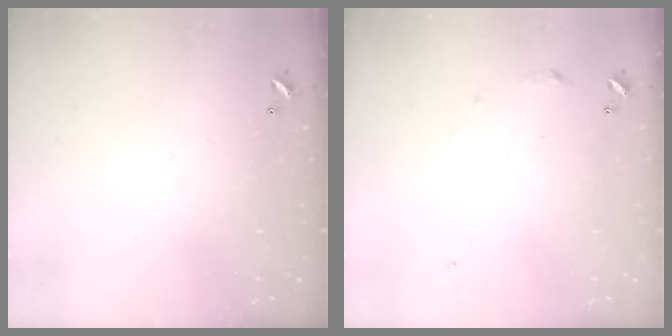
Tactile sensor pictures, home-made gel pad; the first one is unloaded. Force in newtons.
{"total": 5.9, "press": 5.9, "slide": 0.8}